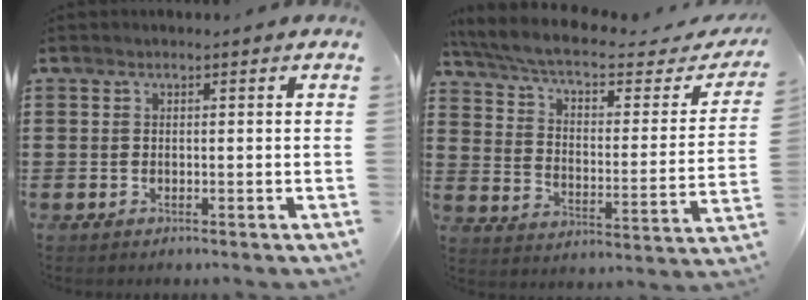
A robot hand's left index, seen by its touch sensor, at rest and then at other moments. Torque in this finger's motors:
{"motor_torque": [2.14, 0.00, 0.41, 0.11]}